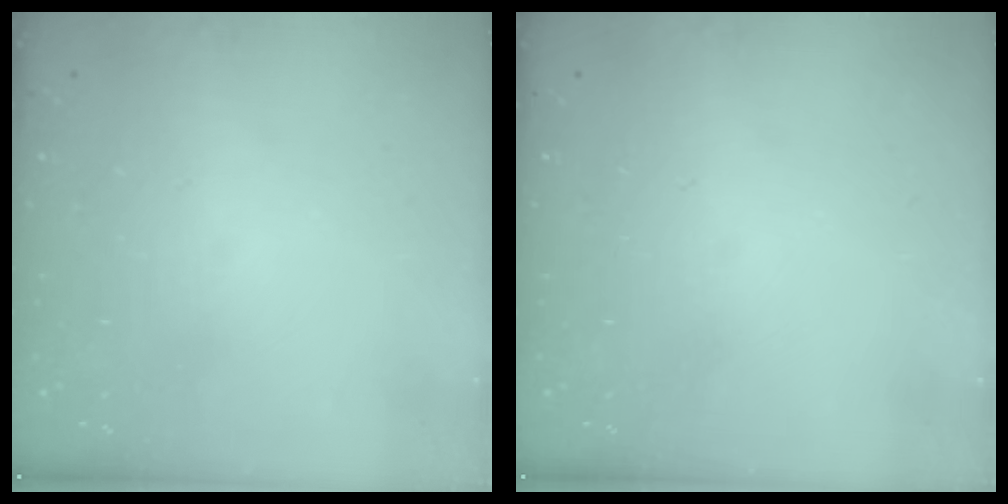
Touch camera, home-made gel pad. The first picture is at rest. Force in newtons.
{"total": 0.0}